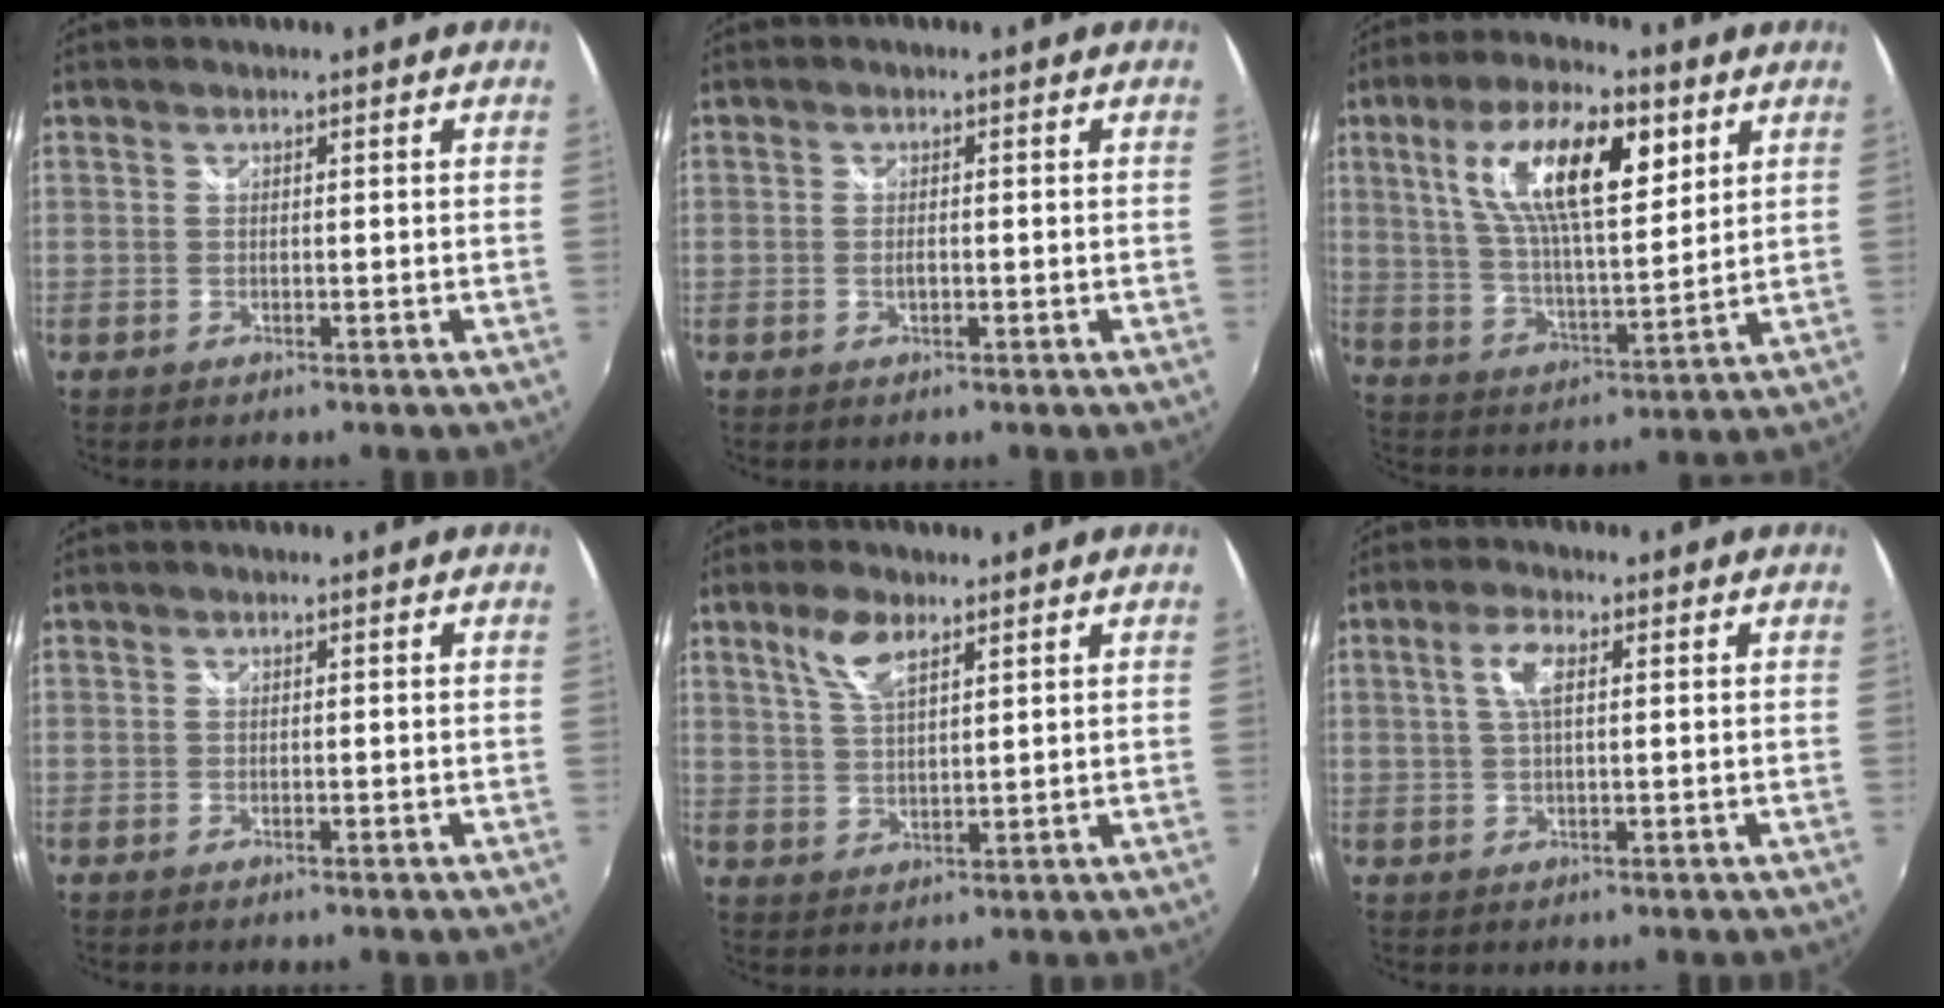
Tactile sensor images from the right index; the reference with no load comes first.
{"total": 1.5, "force": [-0.4, 0.8, 1.2], "torque": [-0.023, -0.001, -0.008]}
{"total": 17.1, "force": [7.2, 5.9, 14.3], "torque": [-0.256, 0.015, 0.130]}
{"total": 0.0}
{"total": 5.5, "force": [3.4, 1.9, 3.9], "torque": [-0.077, 0.005, 0.069]}
{"total": 4.3, "force": [1.2, 1.5, 3.8], "torque": [-0.074, 0.007, 0.023]}